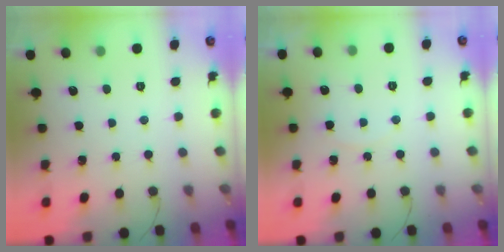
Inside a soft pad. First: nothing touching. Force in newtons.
{"total": 3.0, "press": 3.0, "slide": 0.4}